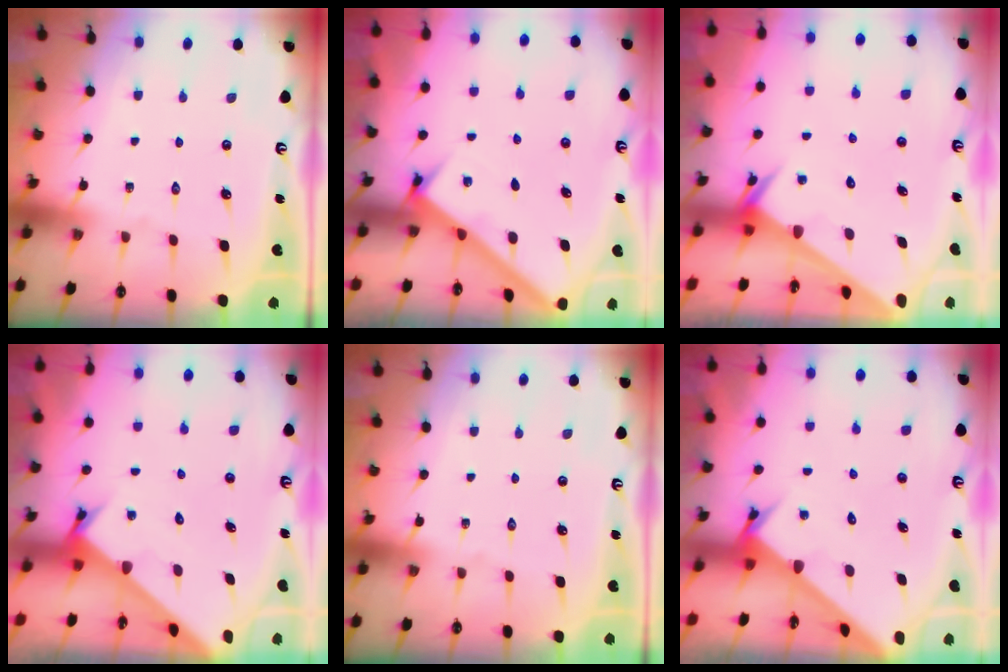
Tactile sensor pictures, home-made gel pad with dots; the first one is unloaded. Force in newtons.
{"total": 2.6, "press": 2.6, "slide": 0.1}
{"total": 2.4, "press": 2.4, "slide": 0.0}
{"total": 2.2, "press": 2.2, "slide": 0.2}
{"total": 0.0}
{"total": 2.6, "press": 2.6, "slide": 0.3}